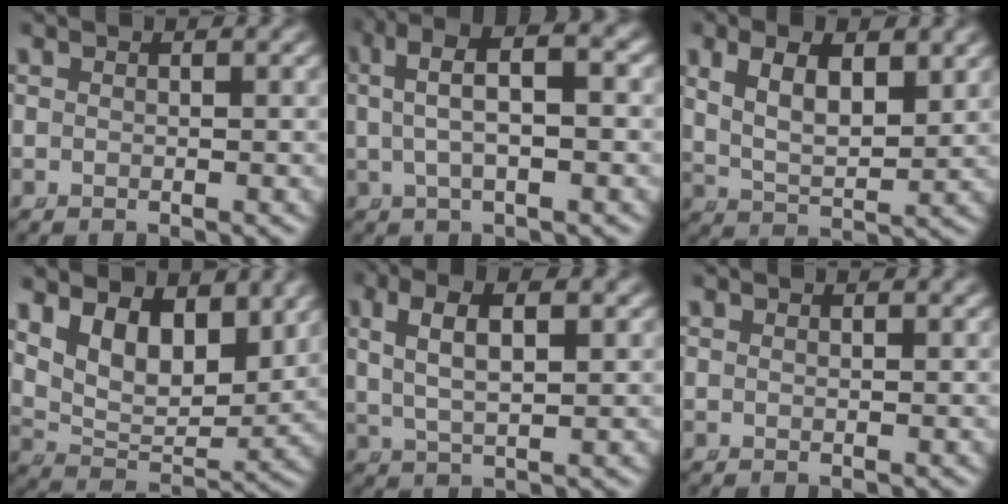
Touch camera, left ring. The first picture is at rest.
{"total": 5.6, "force": [1.7, 2.3, 4.7], "torque": [-0.073, 0.019, 0.019]}
{"total": 5.6, "force": [1.6, 3.3, 4.2], "torque": [-0.070, -0.008, 0.030]}
{"total": 8.9, "force": [3.1, 6.1, 5.8], "torque": [-0.099, -0.014, 0.053]}
{"total": 4.5, "force": [1.5, 1.8, 3.9], "torque": [-0.073, 0.004, 0.033]}
{"total": 0.0}